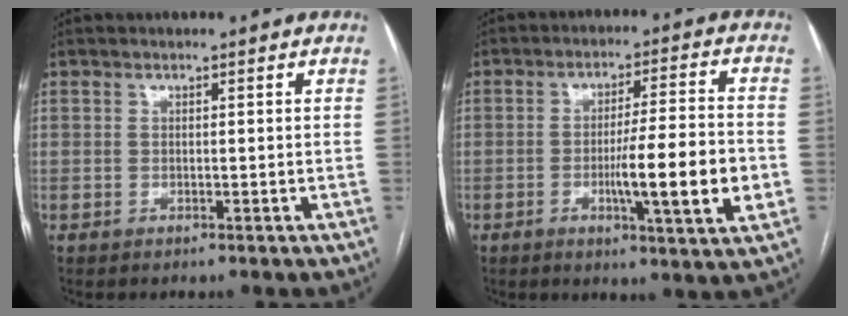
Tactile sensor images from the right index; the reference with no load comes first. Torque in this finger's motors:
{"motor_torque": [1.99, -0.15, 0.87, 0.19]}